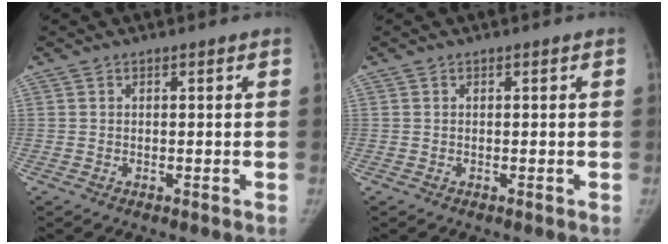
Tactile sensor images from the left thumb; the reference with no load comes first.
{"total": 0.0}